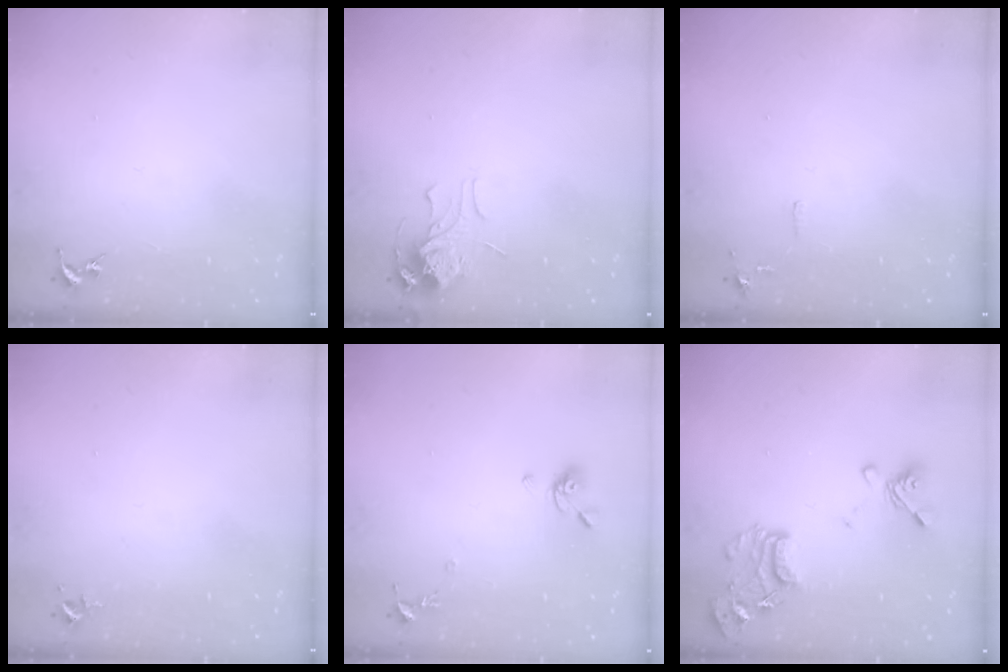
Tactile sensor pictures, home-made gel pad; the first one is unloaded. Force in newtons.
{"total": 7.1, "press": 7.1, "slide": 0.2}
{"total": 5.0, "press": 5.0, "slide": 0.8}
{"total": 2.4, "press": 2.4, "slide": 0.3}
{"total": 8.6, "press": 8.5, "slide": 1.1}
{"total": 16.4, "press": 16.4, "slide": 1.4}